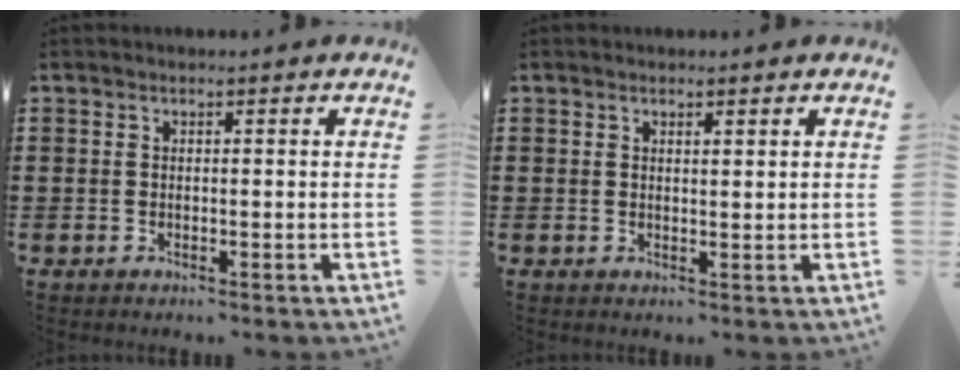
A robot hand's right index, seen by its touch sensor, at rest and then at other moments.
{"total": 0.8, "force": [0.7, 0.3, 0.4], "torque": [-0.008, 0.001, 0.013]}